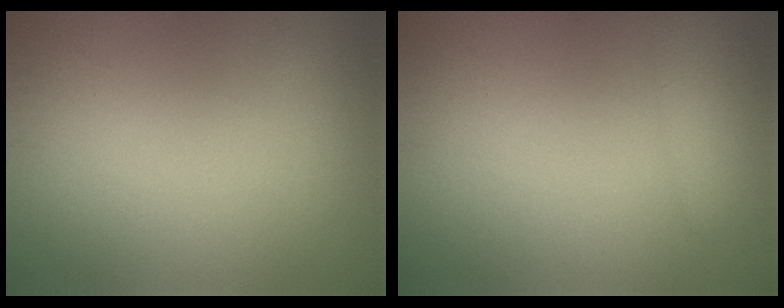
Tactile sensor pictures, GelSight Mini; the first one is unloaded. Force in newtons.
{"total": 1.7, "press": 1.6, "slide": 0.2}